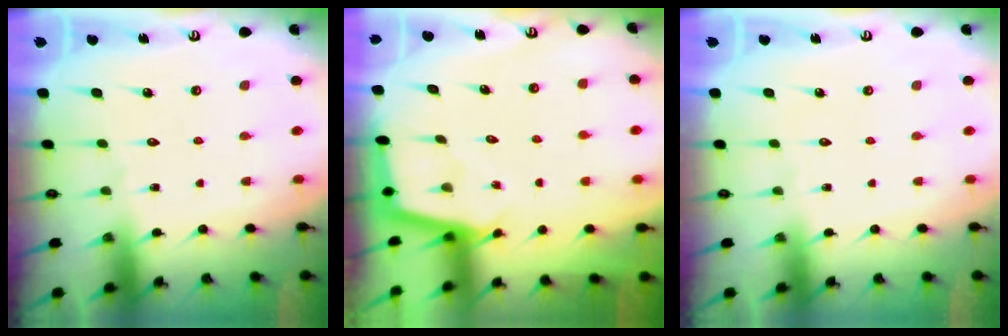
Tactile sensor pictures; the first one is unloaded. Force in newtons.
{"total": 2.5, "press": 2.5, "slide": 0.2}
{"total": 0.0}